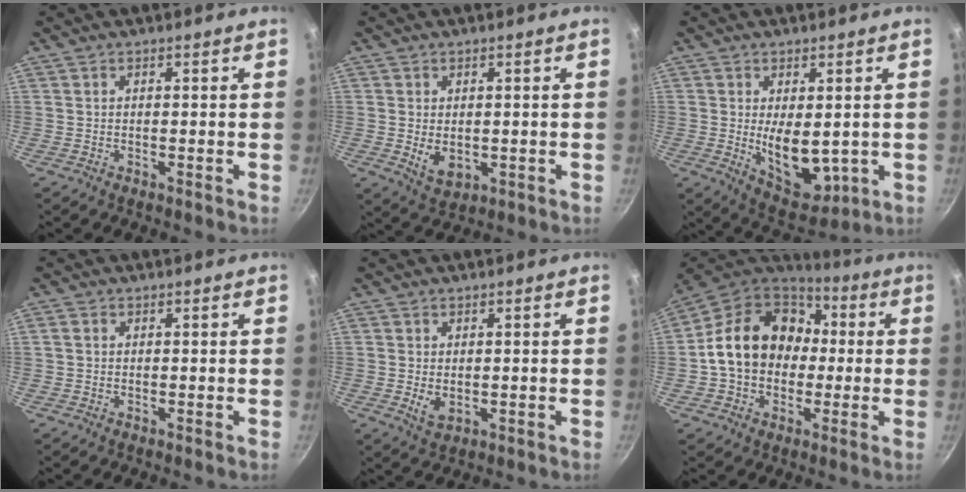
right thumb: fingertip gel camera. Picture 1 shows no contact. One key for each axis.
{"total": 5.0, "fx": -0.1, "fy": 3.5, "fz": 3.5, "tx": -0.055, "ty": -0.013, "tz": 0.009}
{"total": 10.4, "fx": 0.1, "fy": 5.8, "fz": 8.6, "tx": -0.110, "ty": -0.024, "tz": 0.026}
{"total": 1.0, "fx": 0.1, "fy": 0.9, "fz": 0.5, "tx": -0.009, "ty": 0.004, "tz": -0.001}
{"total": 3.3, "fx": -0.1, "fy": 2.3, "fz": 2.4, "tx": -0.044, "ty": -0.009, "tz": 0.005}
{"total": 19.6, "fx": 0.7, "fy": 15.7, "fz": 11.7, "tx": -0.176, "ty": 0.049, "tz": 0.005}